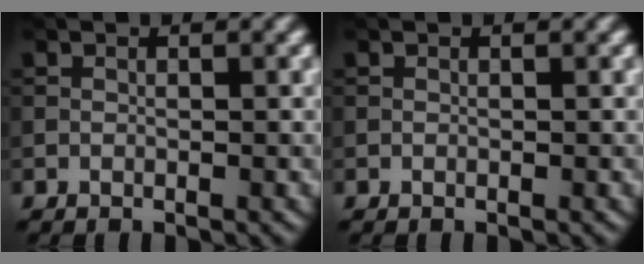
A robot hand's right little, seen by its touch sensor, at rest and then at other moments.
{"total": 0.0}